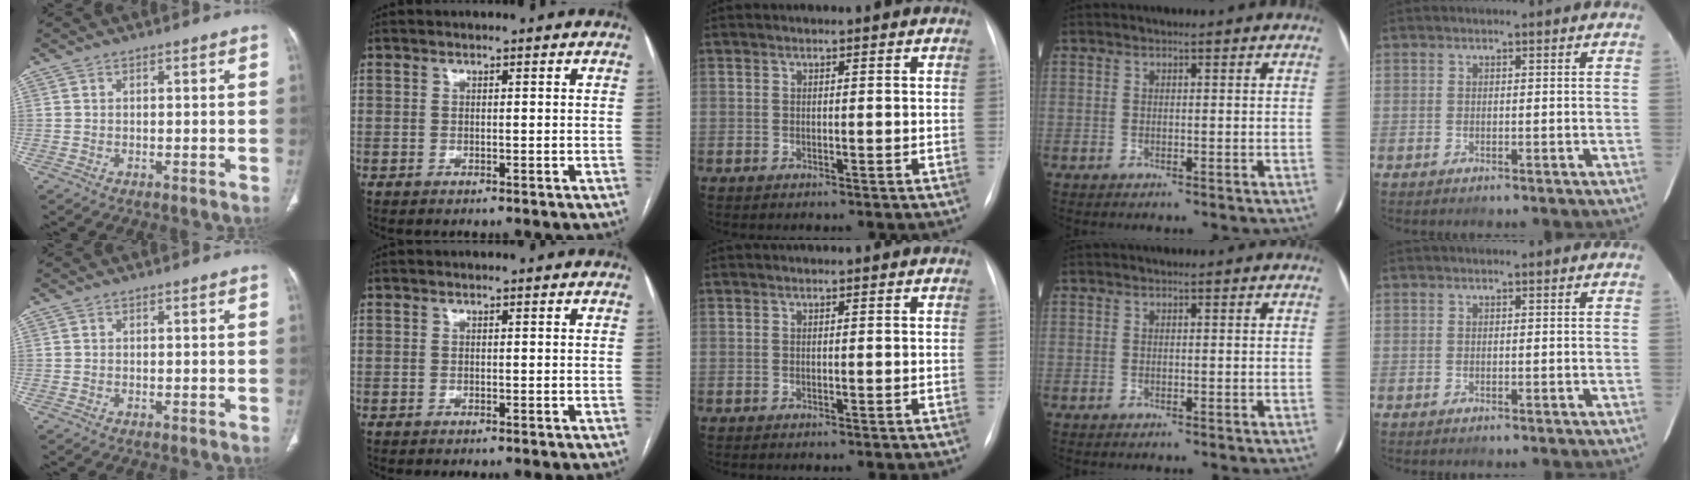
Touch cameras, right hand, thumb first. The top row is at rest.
{}